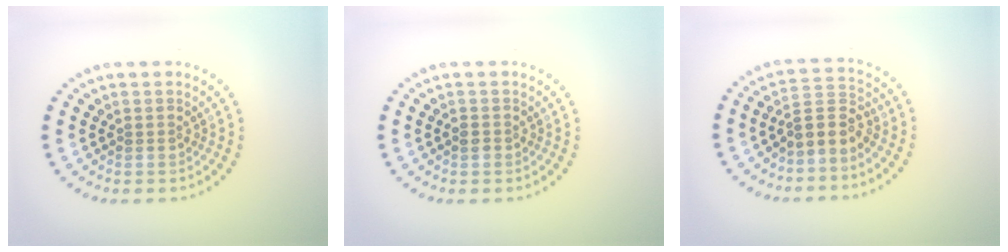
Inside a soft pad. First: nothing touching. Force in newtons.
{"total": 0.8, "press": 0.8, "slide": 0.3}
{"total": 2.9, "press": 2.5, "slide": 1.5}